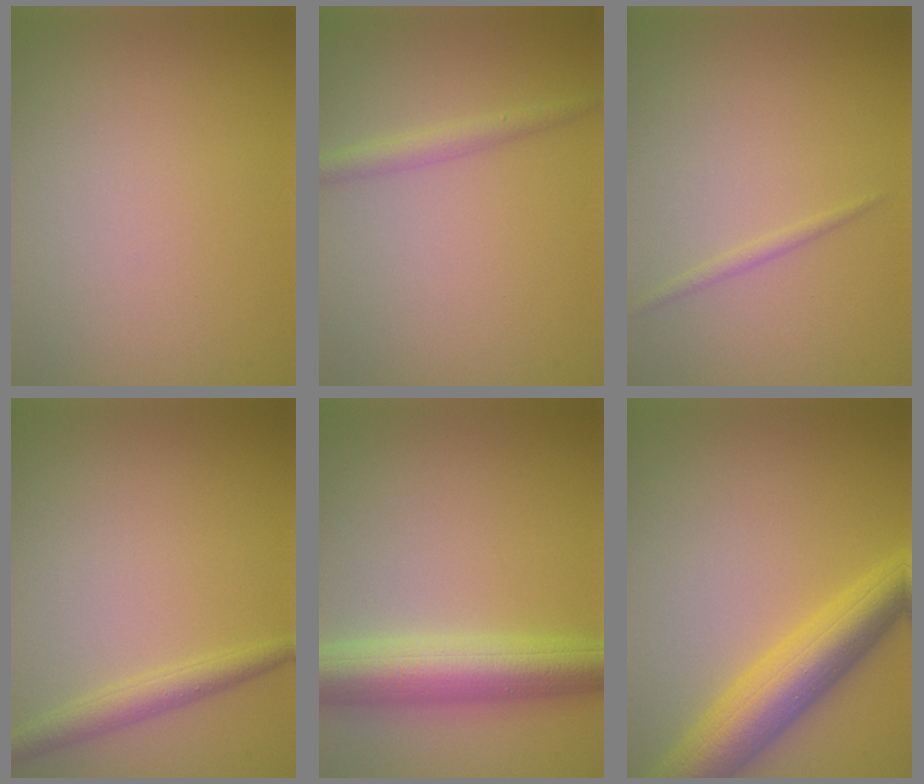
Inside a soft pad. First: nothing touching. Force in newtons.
{"total": 1.9, "press": 1.9, "slide": 0.0}
{"total": 0.8, "press": 0.8, "slide": 0.0}
{"total": 2.3, "press": 2.3, "slide": 0.1}
{"total": 7.2, "press": 7.2, "slide": 0.1}
{"total": 7.5, "press": 7.5, "slide": 0.3}